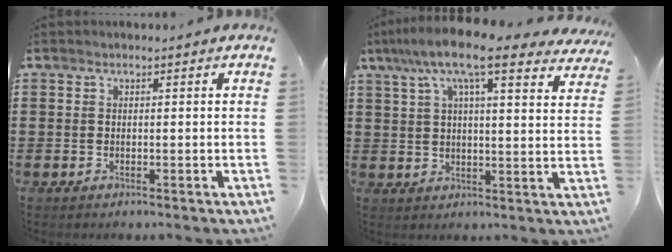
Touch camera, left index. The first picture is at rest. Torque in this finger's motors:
{"motor_torque": [2.14, 0.00, 1.05, 0.21]}